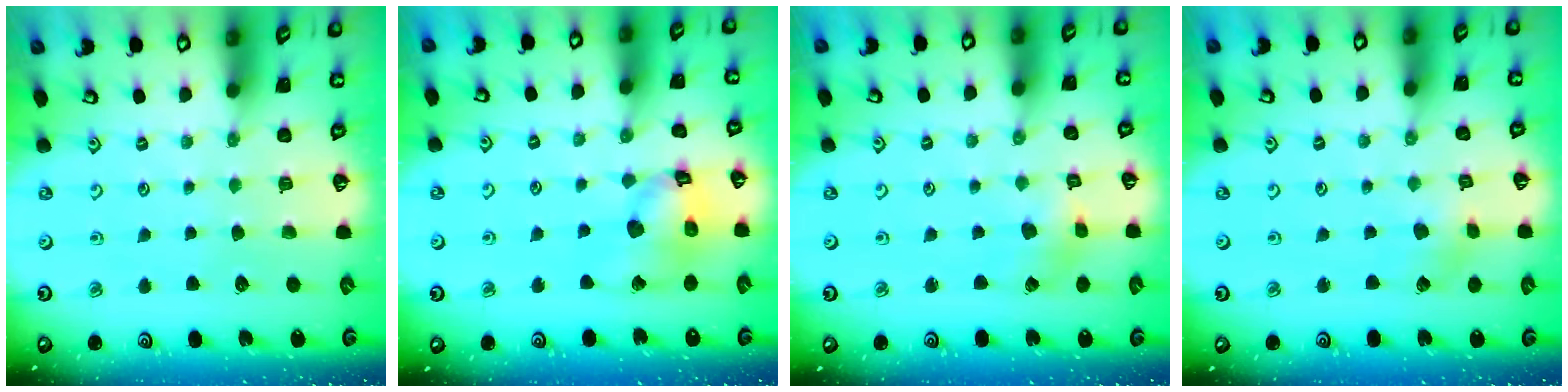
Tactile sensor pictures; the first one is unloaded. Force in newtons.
{"total": 14.6, "press": 14.5, "slide": 1.8}
{"total": 2.2, "press": 2.2, "slide": 0.4}
{"total": 1.9, "press": 1.9, "slide": 0.3}